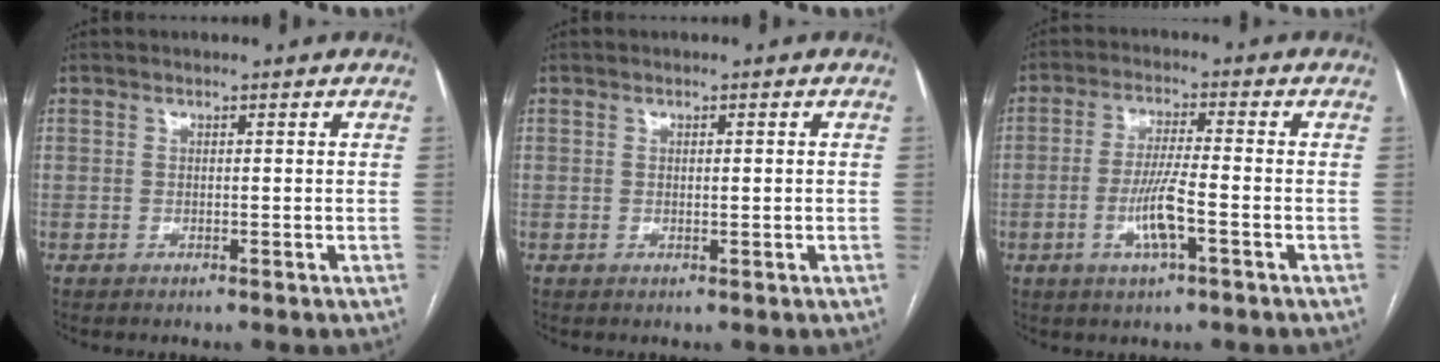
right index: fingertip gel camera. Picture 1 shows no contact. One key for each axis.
{"total": 0.9, "fx": 0.0, "fy": 0.1, "fz": 0.9, "tx": -0.018, "ty": -0.002, "tz": 0.003}
{"total": 6.6, "fx": -2.3, "fy": 0.6, "fz": 6.2, "tx": -0.124, "ty": -0.003, "tz": -0.043}